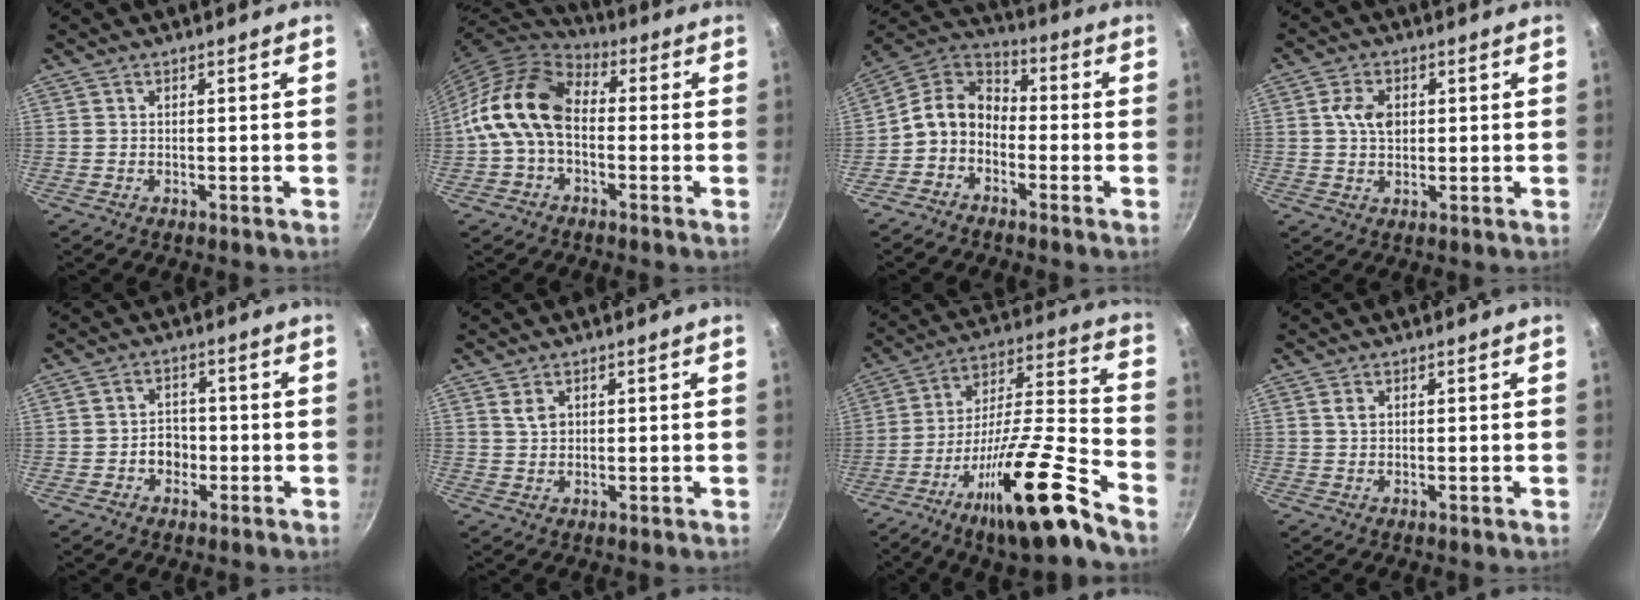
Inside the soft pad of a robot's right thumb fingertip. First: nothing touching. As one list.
[{"total": 14.1, "force": [-1.2, 9.3, 10.5], "torque": [-0.181, 0.040, -0.043]}, {"total": 9.8, "force": [-2.7, 7.3, 6.0], "torque": [-0.094, 0.054, -0.076]}, {"total": 5.4, "force": [0.8, 3.8, 3.8], "torque": [-0.056, 0.003, 0.011]}, {"total": 4.6, "force": [-1.5, 3.7, 2.3], "torque": [-0.010, 0.016, -0.027]}, {"total": 2.9, "force": [1.1, 2.1, 1.8], "torque": [-0.024, -0.001, 0.021]}, {"total": 22.4, "force": [-13.8, 3.7, 17.2], "torque": [-0.252, 0.092, -0.245]}, {"total": 1.6, "force": [0.4, 1.1, 1.2], "torque": [-0.019, 0.003, 0.006]}]